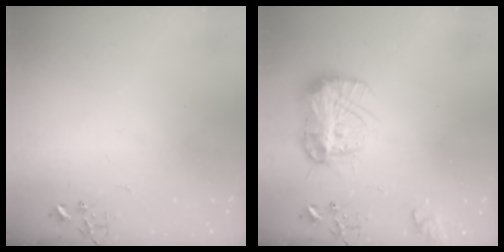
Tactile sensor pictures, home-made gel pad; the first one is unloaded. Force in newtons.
{"total": 15.7, "press": 15.7, "slide": 1.3}